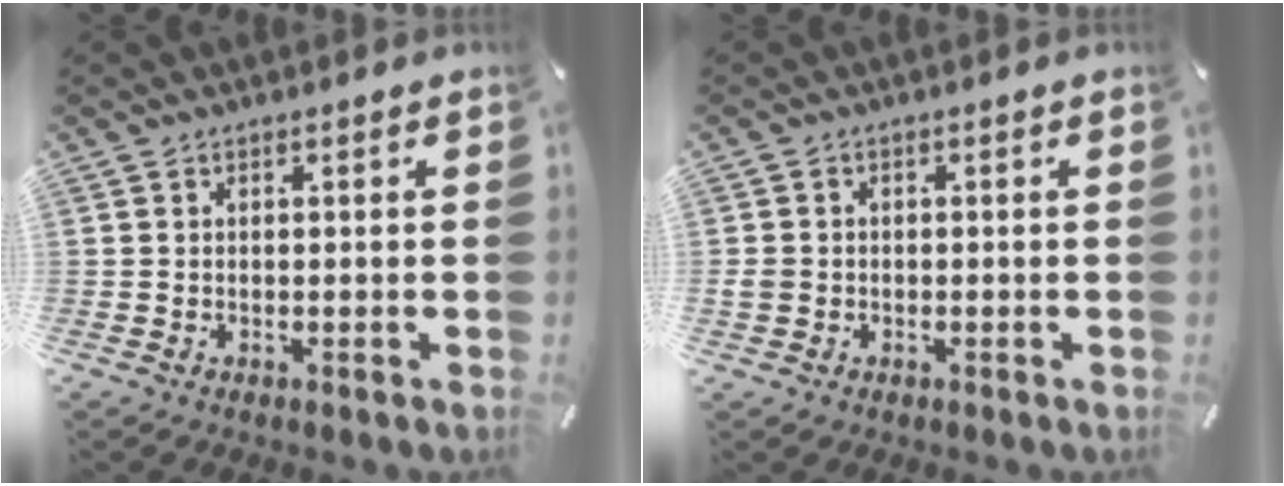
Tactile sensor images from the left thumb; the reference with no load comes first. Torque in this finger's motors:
{"motor_torque": [0.02, 0.03, -0.03, 0.03, 0.06]}